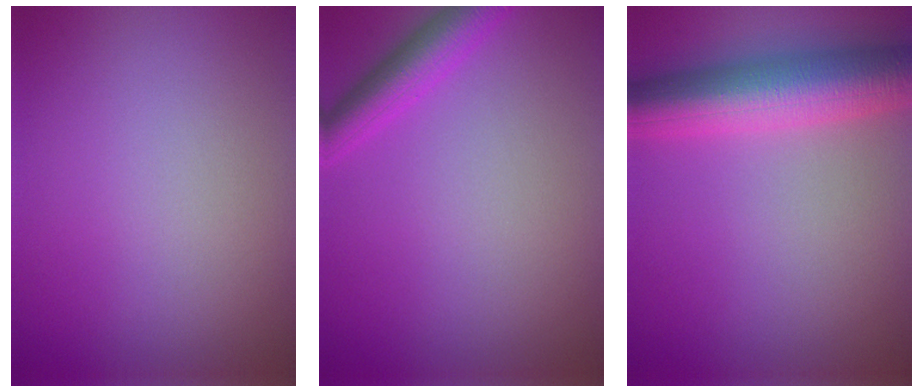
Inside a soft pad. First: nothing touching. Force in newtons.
{"total": 3.6, "press": 3.6, "slide": 0.1}
{"total": 8.4, "press": 8.4, "slide": 0.2}